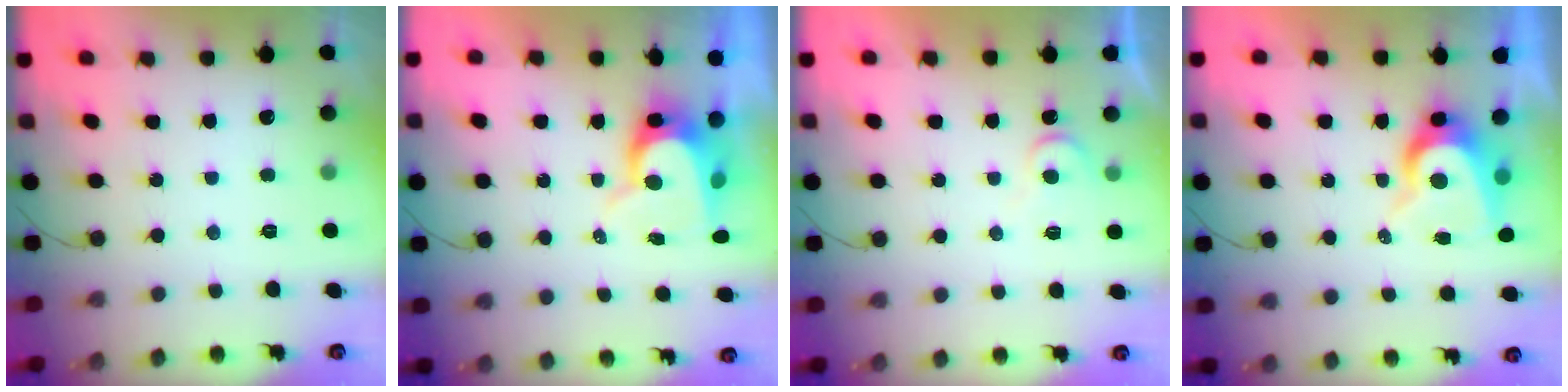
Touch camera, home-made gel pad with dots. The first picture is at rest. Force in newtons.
{"total": 9.0, "press": 9.0, "slide": 0.8}
{"total": 5.6, "press": 5.6, "slide": 0.6}
{"total": 8.5, "press": 8.5, "slide": 0.9}